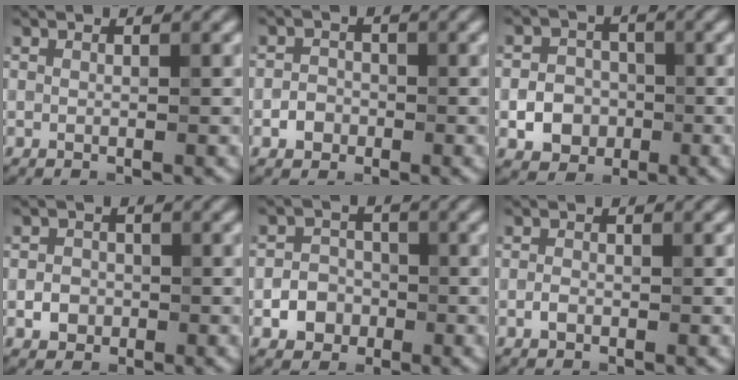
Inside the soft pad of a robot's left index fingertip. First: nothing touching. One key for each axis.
{"total": 1.7, "fx": -0.7, "fy": 1.5, "fz": 0.6, "tx": -0.002, "ty": 0.002, "tz": -0.017}
{"total": 3.6, "fx": -1.1, "fy": 3.1, "fz": 1.6, "tx": -0.011, "ty": 0.000, "tz": -0.023}
{"total": 1.8, "fx": -0.5, "fy": 1.6, "fz": 0.7, "tx": -0.004, "ty": -0.001, "tz": -0.013}
{"total": 2.9, "fx": -1.1, "fy": 2.5, "fz": 1.0, "tx": -0.005, "ty": 0.003, "tz": -0.023}
{"total": 1.0, "fx": -0.5, "fy": 0.7, "fz": 0.6, "tx": -0.011, "ty": 0.000, "tz": -0.011}